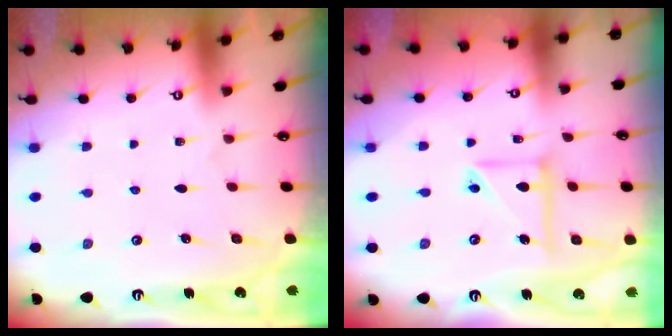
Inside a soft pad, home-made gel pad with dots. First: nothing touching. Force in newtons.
{"total": 10.5, "press": 10.4, "slide": 1.3}